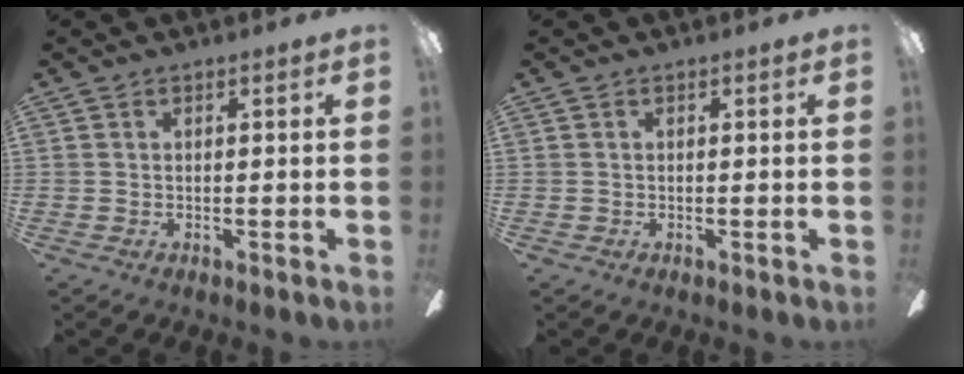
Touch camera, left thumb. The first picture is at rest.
{"total": 0.5, "force": [-0.1, 0.5, 0.0], "torque": [0.002, 0.006, -0.003]}